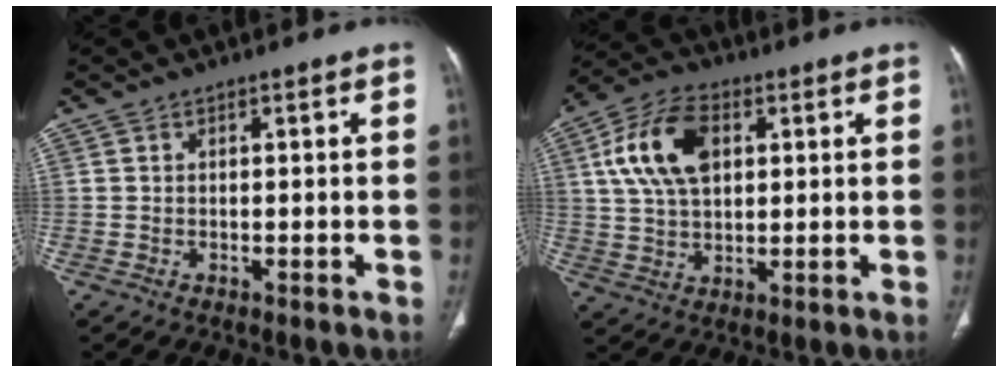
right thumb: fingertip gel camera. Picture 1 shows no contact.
{"total": 13.4, "force": [3.7, 8.2, 10.0], "torque": [-0.182, 0.007, 0.067]}